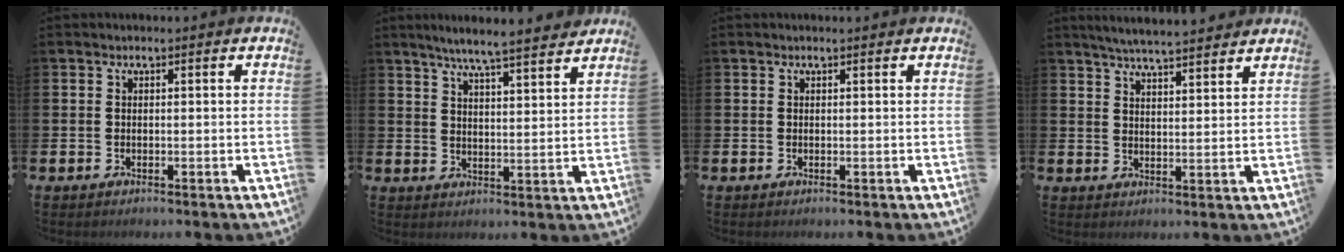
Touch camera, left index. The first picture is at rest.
{"total": 6.3, "force": [6.0, -0.3, 2.0], "torque": [-0.054, -0.034, 0.105]}
{"total": 0.0}
{"total": 5.2, "force": [5.1, -0.1, 1.0], "torque": [-0.030, -0.028, 0.092]}